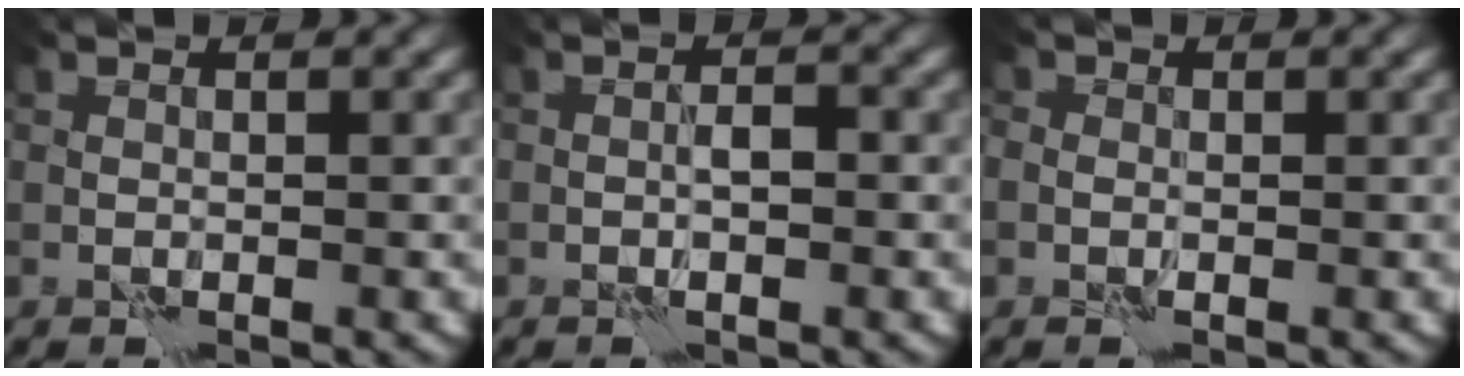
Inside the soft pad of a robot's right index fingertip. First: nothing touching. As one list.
[{"total": 1.0, "force": [-0.1, 0.1, 1.0], "torque": [-0.018, 0.005, -0.004]}, {"total": 0.7, "force": [-0.1, 0.5, 0.4], "torque": [-0.006, 0.001, -0.005]}]